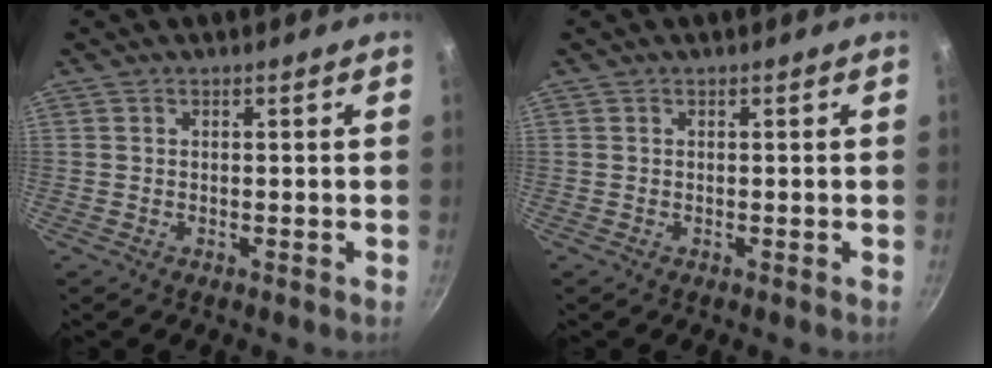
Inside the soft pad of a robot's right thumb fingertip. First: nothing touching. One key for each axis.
{"total": 0.0}